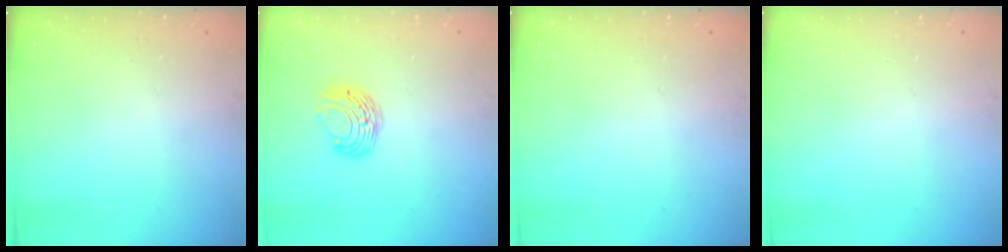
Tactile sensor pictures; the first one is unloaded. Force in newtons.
{"total": 8.2, "press": 8.2, "slide": 0.6}
{"total": 0.0}
{"total": 0.0}